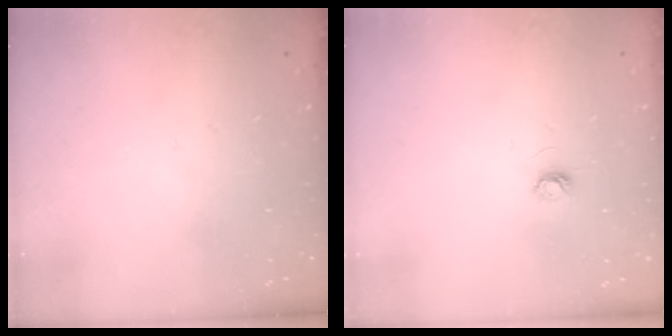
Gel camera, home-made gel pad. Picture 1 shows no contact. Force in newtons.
{"total": 3.5, "press": 3.5, "slide": 0.4}